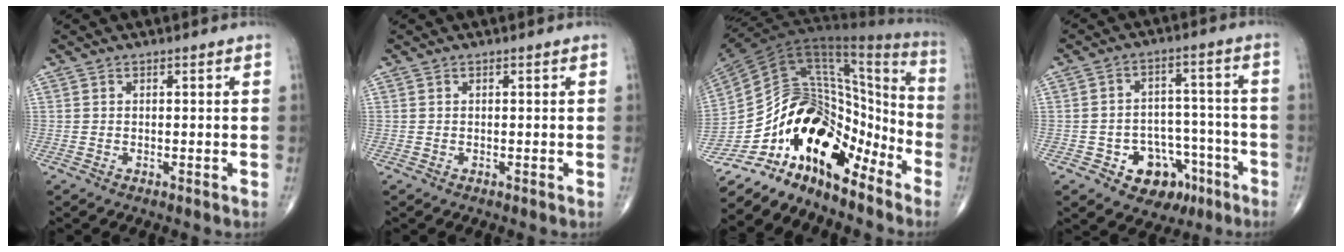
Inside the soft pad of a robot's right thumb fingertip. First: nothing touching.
{"total": 0.0}
{"total": 25.0, "force": [-15.8, 12.0, 15.1], "torque": [-0.258, 0.108, -0.272]}
{"total": 11.1, "force": [-5.5, 8.1, 5.2], "torque": [-0.034, 0.049, -0.072]}